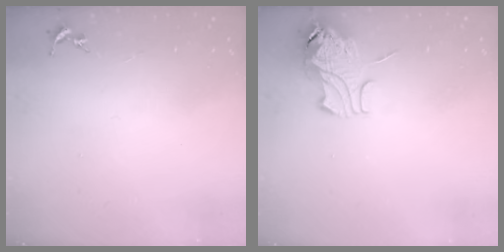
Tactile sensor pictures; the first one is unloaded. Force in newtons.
{"total": 10.2, "press": 10.2, "slide": 1.2}